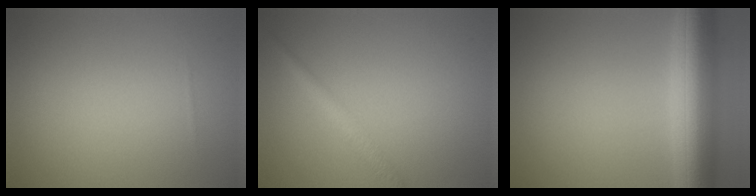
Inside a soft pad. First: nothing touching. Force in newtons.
{"total": 1.9, "press": 1.9, "slide": 0.1}
{"total": 8.9, "press": 8.9, "slide": 0.4}